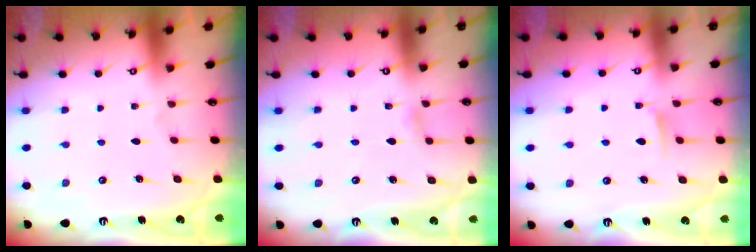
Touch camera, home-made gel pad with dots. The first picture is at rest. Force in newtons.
{"total": 2.9, "press": 2.9, "slide": 0.3}
{"total": 5.7, "press": 5.6, "slide": 0.9}